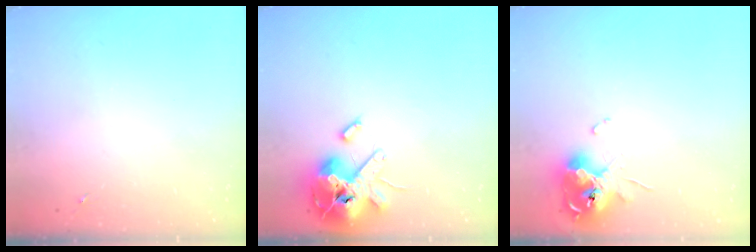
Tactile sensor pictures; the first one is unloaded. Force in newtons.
{"total": 15.4, "press": 15.2, "slide": 2.6}
{"total": 12.4, "press": 12.2, "slide": 1.6}